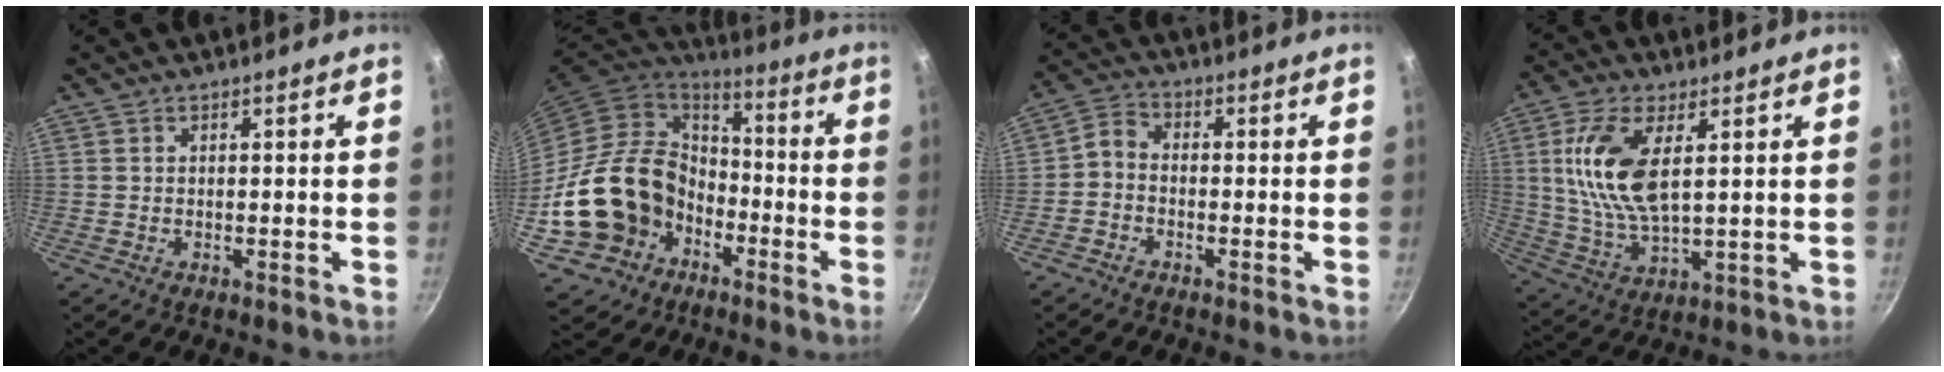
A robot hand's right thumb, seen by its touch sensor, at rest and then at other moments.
{"total": 19.7, "force": [-6.3, 16.2, 9.2], "torque": [-0.126, 0.054, -0.089]}
{"total": 3.6, "force": [-1.6, 2.5, 2.1], "torque": [-0.046, 0.029, -0.044]}
{"total": 13.3, "force": [3.3, 6.0, 11.4], "torque": [-0.228, -0.011, 0.070]}